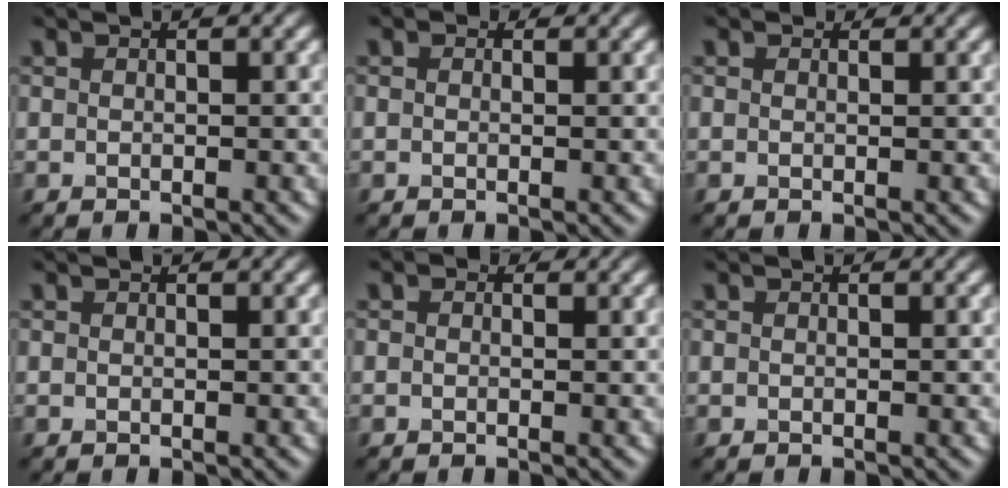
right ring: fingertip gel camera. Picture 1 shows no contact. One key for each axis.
{"total": 1.1, "fx": 0.5, "fy": 0.8, "fz": 0.6, "tx": -0.009, "ty": 0.009, "tz": -0.006}
{"total": 0.8, "fx": 0.6, "fy": 0.5, "fz": 0.3, "tx": -0.009, "ty": 0.005, "tz": -0.003}
{"total": 0.0}
{"total": 1.4, "fx": 0.7, "fy": 1.0, "fz": 0.8, "tx": -0.009, "ty": 0.013, "tz": -0.008}
{"total": 0.0}